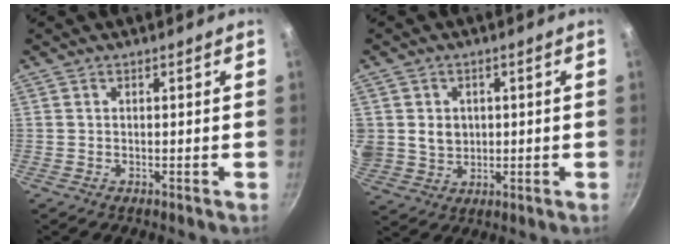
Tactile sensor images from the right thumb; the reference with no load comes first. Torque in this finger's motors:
{"motor_torque": [0.26, 0.29, 0.32, -0.20, 0.45]}